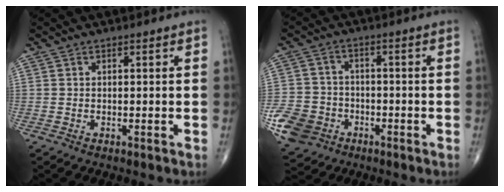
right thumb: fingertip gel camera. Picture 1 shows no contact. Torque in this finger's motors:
{"motor_torque": [0.86, 0.39, 0.19, -0.64, 0.16]}